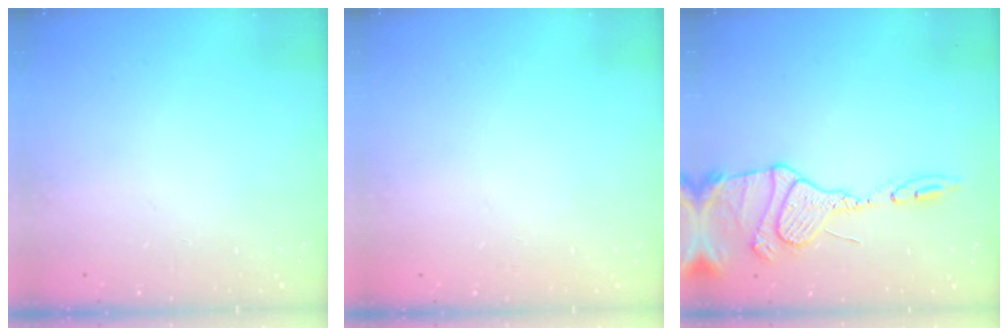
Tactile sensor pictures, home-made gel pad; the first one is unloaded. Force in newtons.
{"total": 0.0}
{"total": 14.4, "press": 14.4, "slide": 1.5}